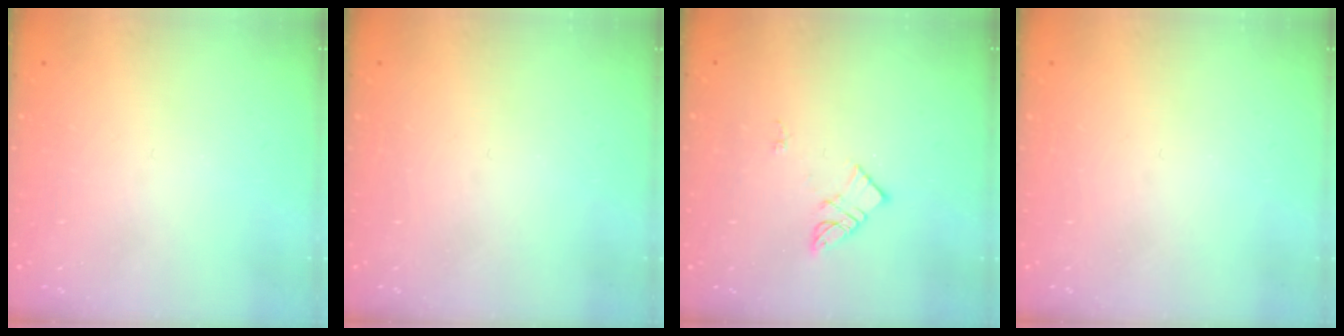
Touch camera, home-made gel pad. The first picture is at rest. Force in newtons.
{"total": 0.0}
{"total": 6.2, "press": 6.2, "slide": 0.2}
{"total": 0.0}